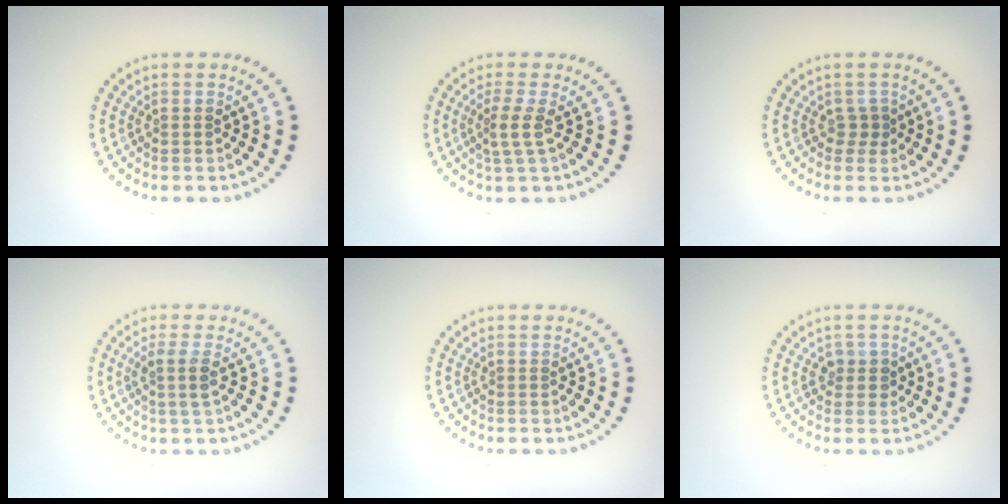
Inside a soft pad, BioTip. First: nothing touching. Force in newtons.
{"total": 2.1, "press": 1.5, "slide": 1.5}
{"total": 1.1, "press": 0.8, "slide": 0.7}
{"total": 2.0, "press": 1.6, "slide": 1.2}
{"total": 0.0}
{"total": 1.5, "press": 1.2, "slide": 0.8}